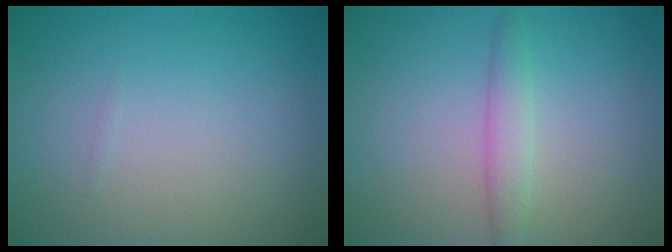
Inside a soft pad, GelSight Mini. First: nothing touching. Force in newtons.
{"total": 1.9, "press": 1.9, "slide": 0.0}